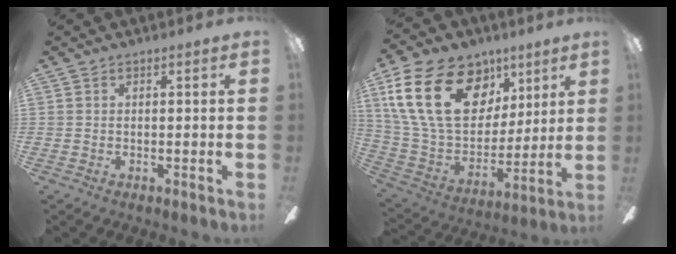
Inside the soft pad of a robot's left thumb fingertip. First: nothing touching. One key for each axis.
{"total": 26.5, "fx": 10.9, "fy": 17.4, "fz": 16.7, "tx": -0.330, "ty": -0.033, "tz": 0.200}